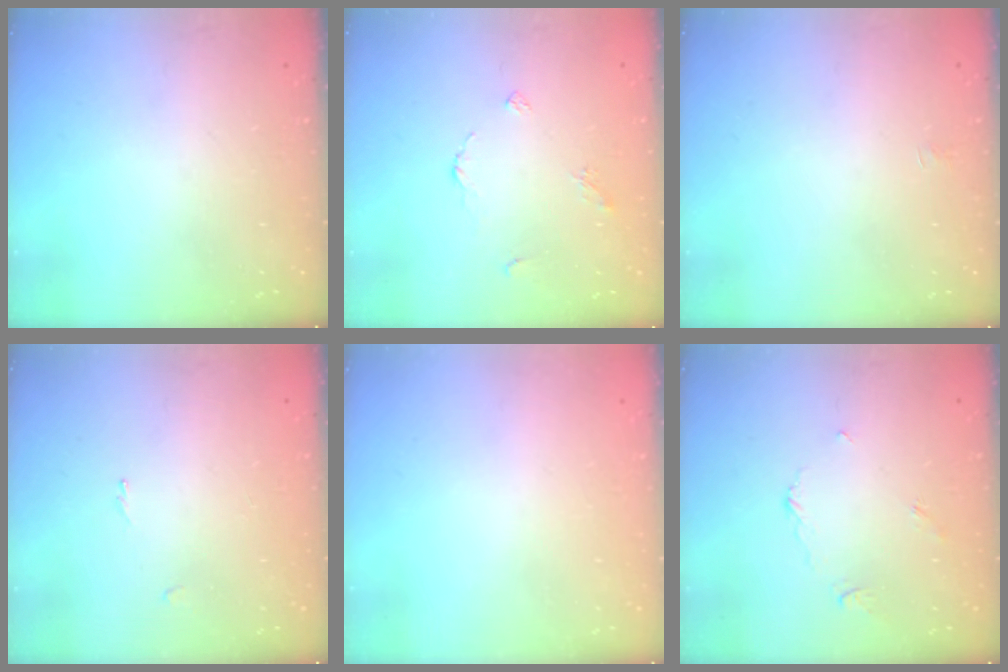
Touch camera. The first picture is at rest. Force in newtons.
{"total": 4.0, "press": 4.0, "slide": 0.5}
{"total": 1.3, "press": 1.2, "slide": 0.2}
{"total": 0.7, "press": 0.5, "slide": 0.4}
{"total": 1.8, "press": 1.8, "slide": 0.1}
{"total": 3.4, "press": 3.4, "slide": 0.4}